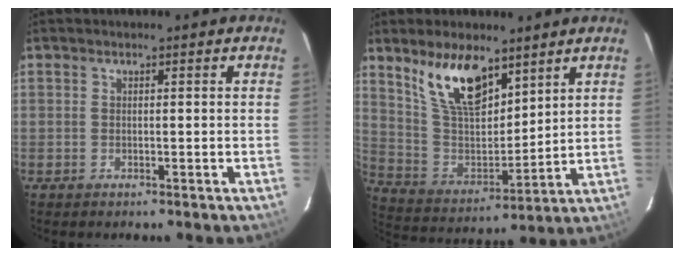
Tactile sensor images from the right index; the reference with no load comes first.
{"total": 14.7, "force": [9.4, 6.4, 9.3], "torque": [-0.175, 0.000, 0.191]}